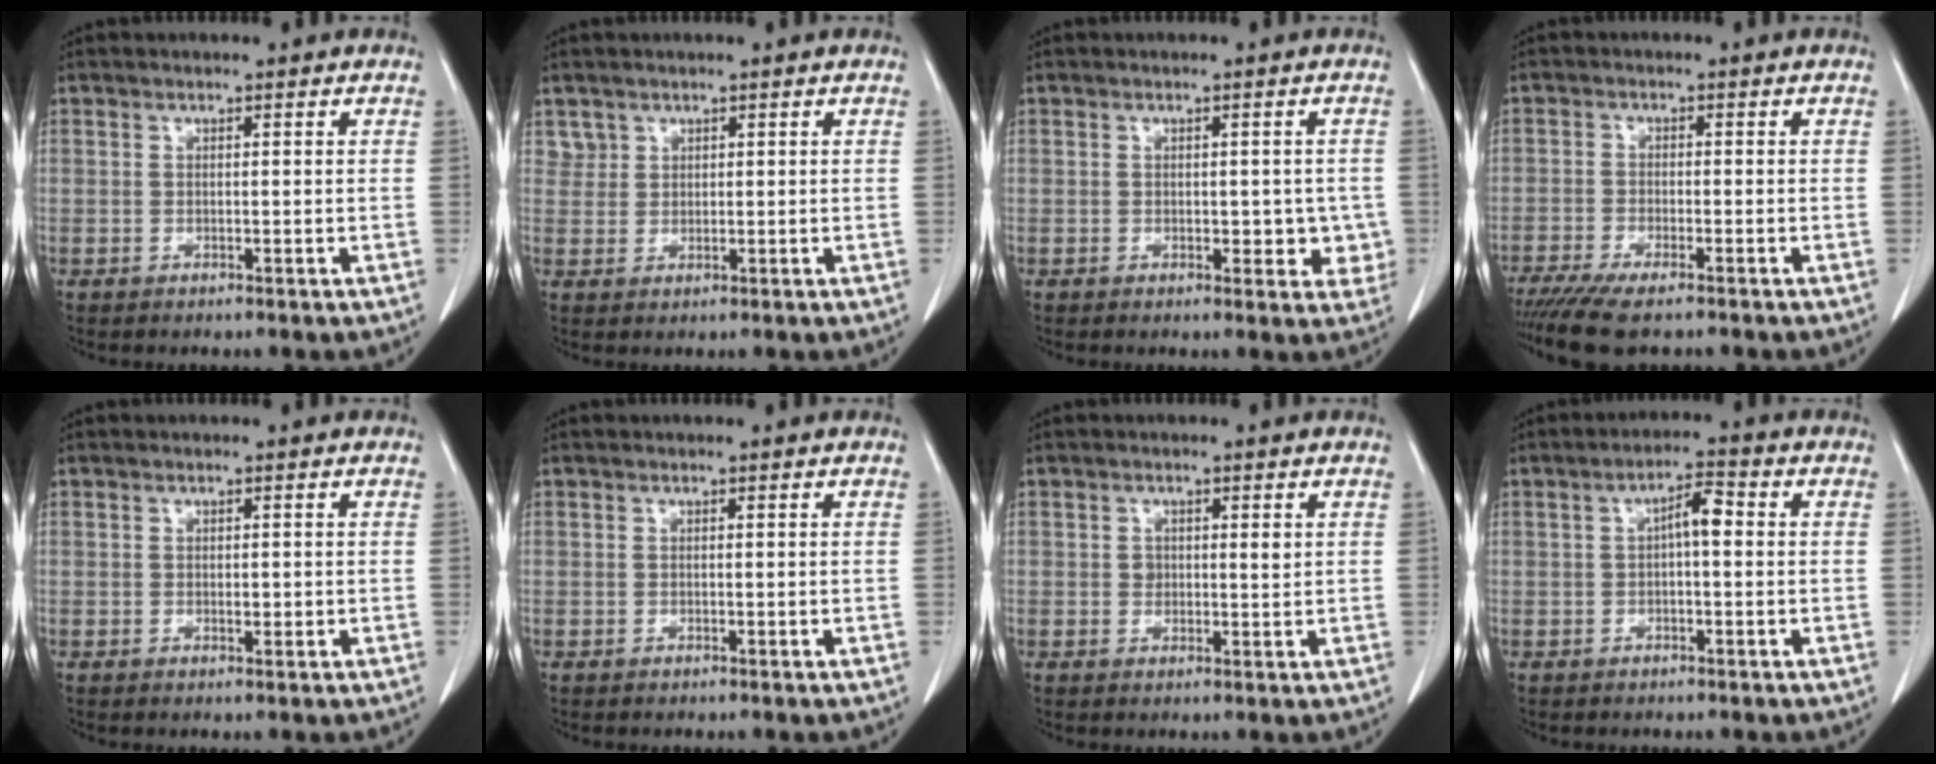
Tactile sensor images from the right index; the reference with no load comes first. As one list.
[{"total": 1.9, "force": [1.4, 1.3, -0.3], "torque": [0.019, 0.007, 0.022]}, {"total": 4.2, "force": [-0.6, 2.5, 3.3], "torque": [-0.023, 0.005, -0.001]}, {"total": 9.0, "force": [-7.2, 1.4, 5.1], "torque": [-0.080, -0.019, -0.118]}, {"total": 0.9, "force": [0.0, 0.5, 0.7], "torque": [-0.011, 0.001, 0.004]}, {"total": 0.0}, {"total": 2.1, "force": [0.7, 1.3, 1.5], "torque": [-0.022, 0.004, 0.014]}, {"total": 3.9, "force": [0.3, 1.0, 3.8], "torque": [-0.062, 0.014, 0.001]}]